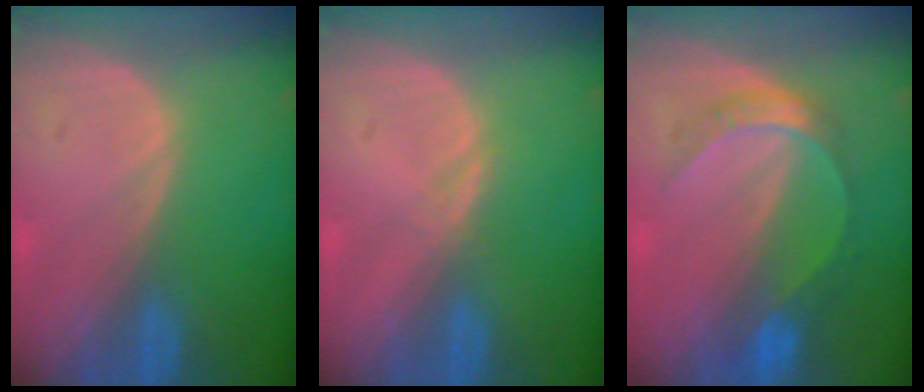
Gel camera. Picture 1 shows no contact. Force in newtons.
{"total": 0.6, "press": 0.6, "slide": 0.1}
{"total": 6.5, "press": 5.6, "slide": 3.3}